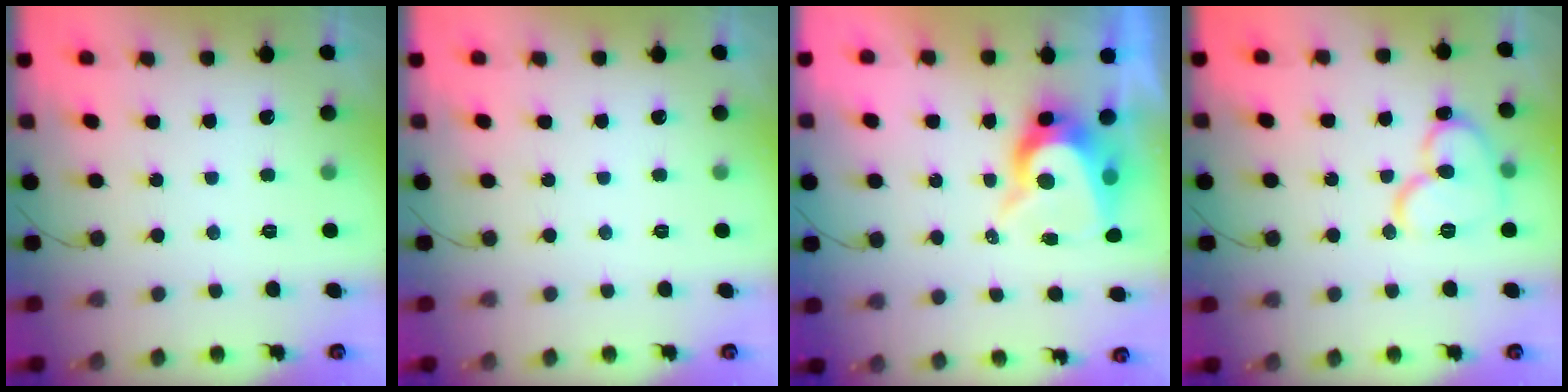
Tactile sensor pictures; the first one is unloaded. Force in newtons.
{"total": 0.0}
{"total": 9.8, "press": 9.7, "slide": 0.9}
{"total": 13.3, "press": 13.2, "slide": 1.8}